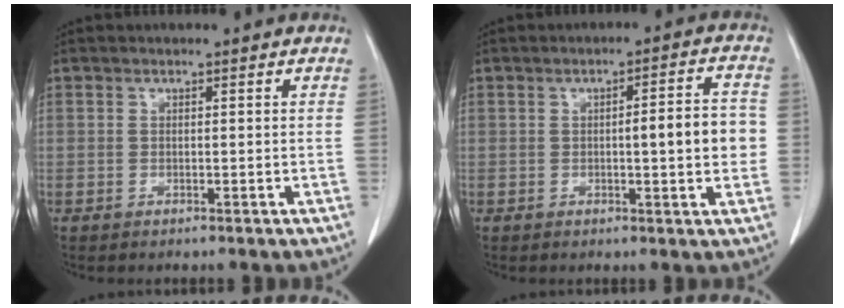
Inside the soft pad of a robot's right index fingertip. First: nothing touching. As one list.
[{"total": 6.7, "force": [-0.2, 1.1, 6.6], "torque": [-0.090, 0.012, -0.003]}]